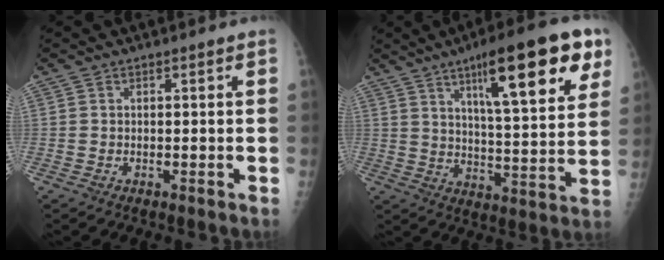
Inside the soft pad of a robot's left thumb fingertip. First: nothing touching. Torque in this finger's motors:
{"motor_torque": [2.51, 1.95, 1.33, -1.43, 0.47]}